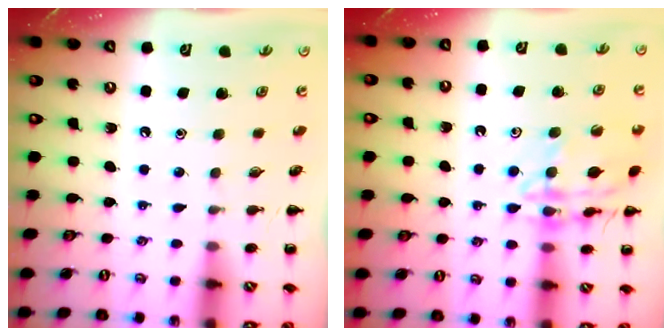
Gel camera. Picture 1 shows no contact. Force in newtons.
{"total": 14.2, "press": 14.1, "slide": 1.4}